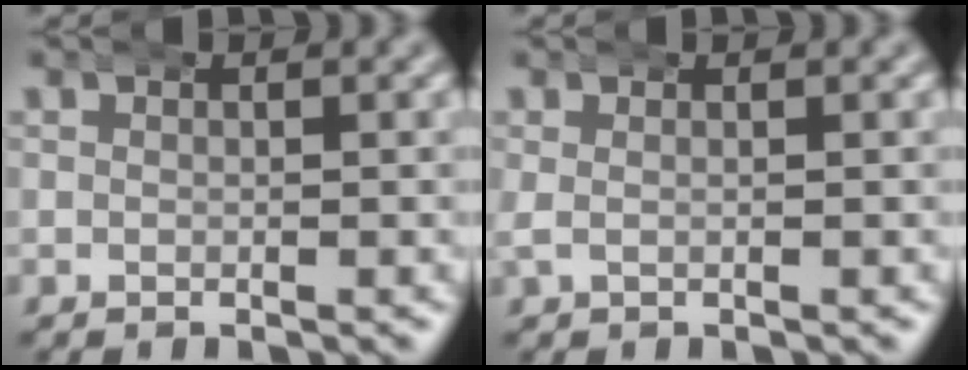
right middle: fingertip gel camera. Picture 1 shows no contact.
{"total": 0.9, "force": [0.3, 0.4, 0.8], "torque": [-0.023, -0.003, 0.009]}